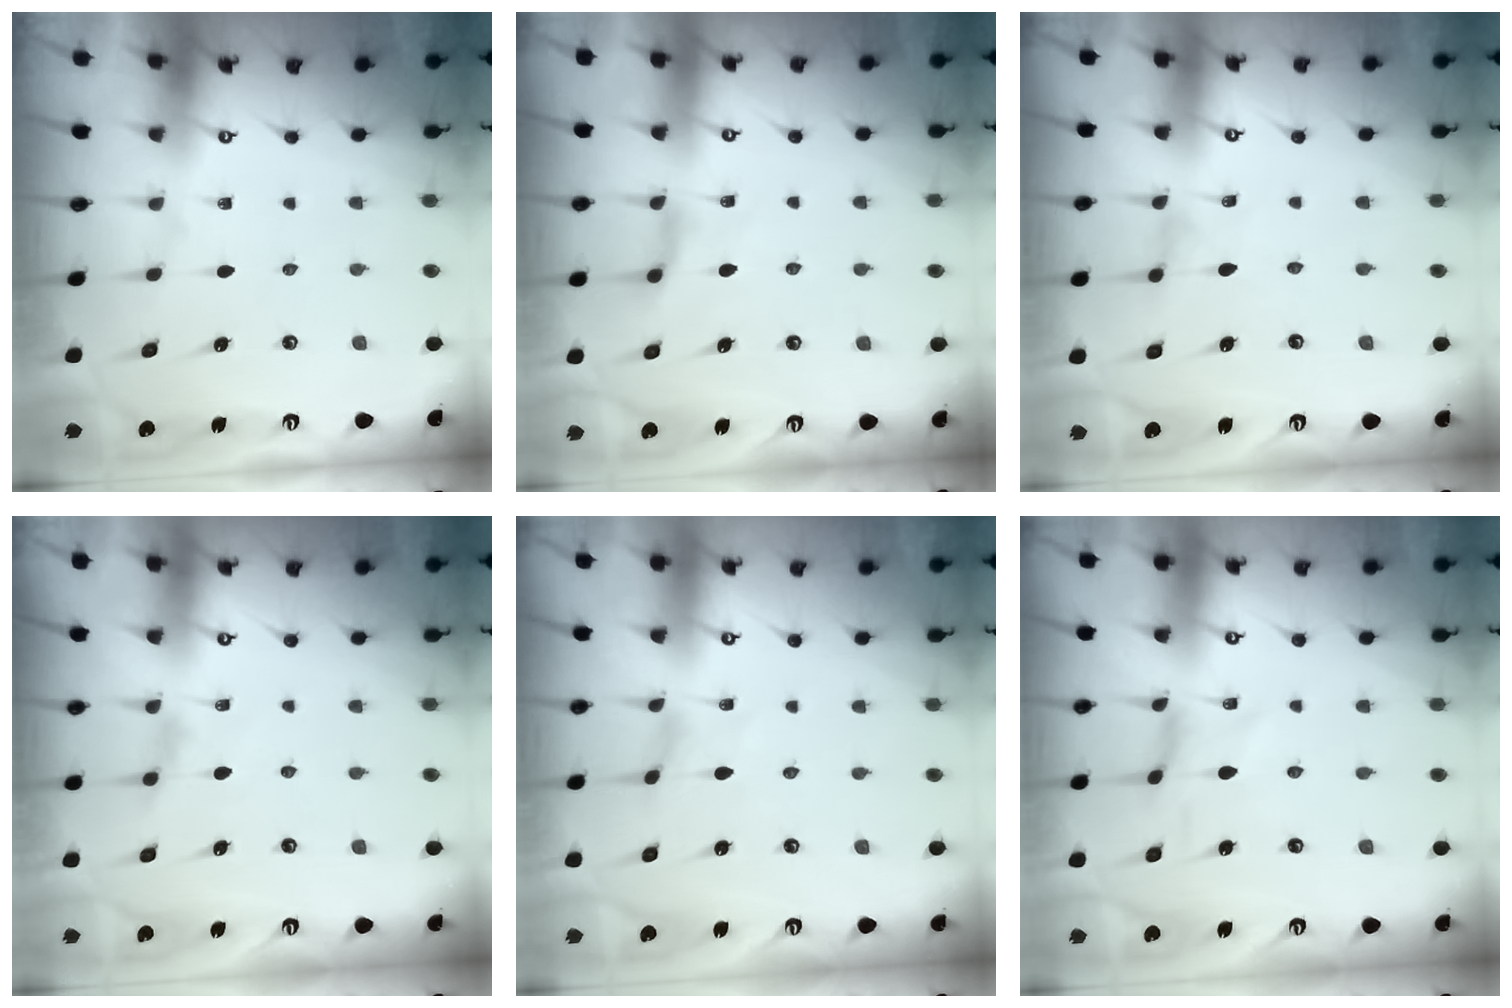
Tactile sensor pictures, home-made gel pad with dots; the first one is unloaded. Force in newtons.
{"total": 3.8, "press": 3.7, "slide": 0.6}
{"total": 0.0}
{"total": 3.1, "press": 3.1, "slide": 0.5}
{"total": 0.0}
{"total": 0.0}